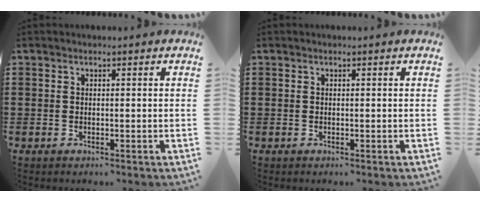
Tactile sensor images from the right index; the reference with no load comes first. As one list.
[{"total": 0.0}]